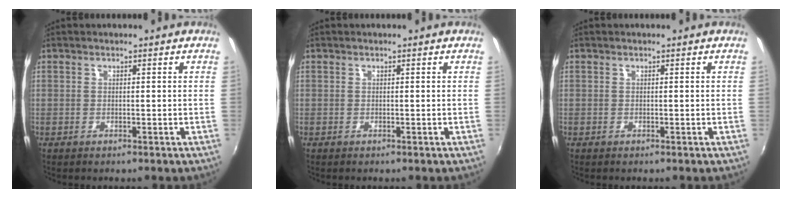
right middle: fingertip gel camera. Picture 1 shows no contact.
{"total": 0.0}
{"total": 0.0}